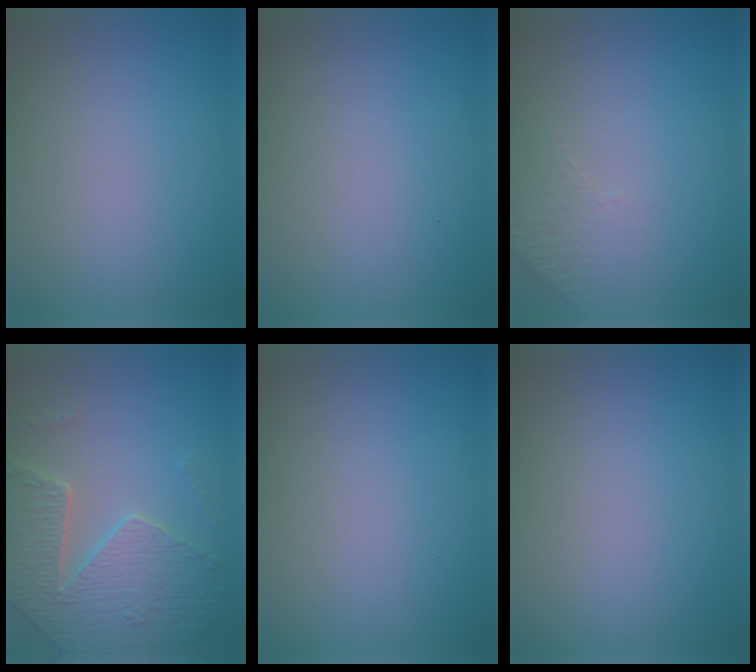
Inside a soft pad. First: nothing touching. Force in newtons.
{"total": 0.0}
{"total": 1.6, "press": 1.5, "slide": 0.4}
{"total": 5.2, "press": 4.7, "slide": 2.3}
{"total": 0.0}
{"total": 0.0}